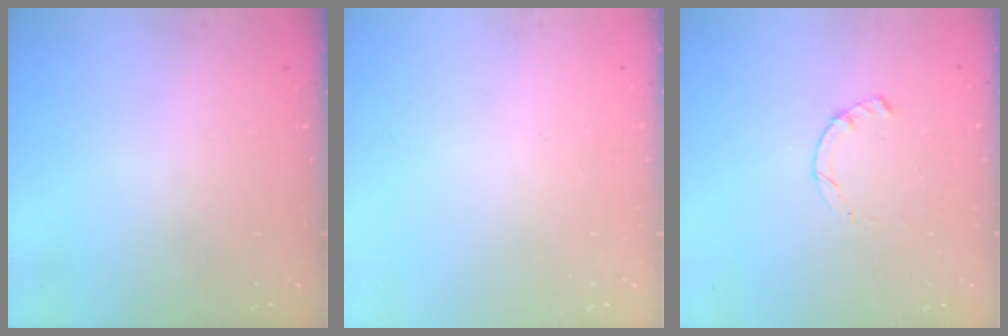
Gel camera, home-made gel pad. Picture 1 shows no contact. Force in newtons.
{"total": 0.0}
{"total": 1.9, "press": 1.9, "slide": 0.3}